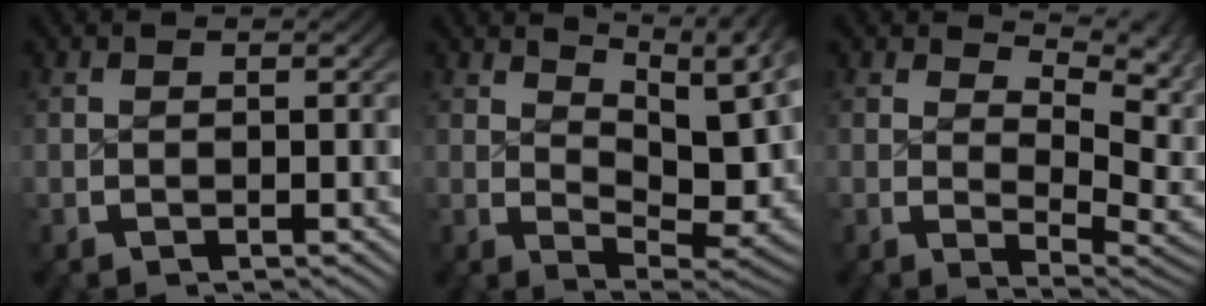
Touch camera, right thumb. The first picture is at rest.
{"total": 8.2, "force": [2.6, 4.3, 6.5], "torque": [-0.090, -0.028, 0.055]}
{"total": 4.9, "force": [1.5, 2.7, 3.8], "torque": [-0.039, -0.019, 0.035]}